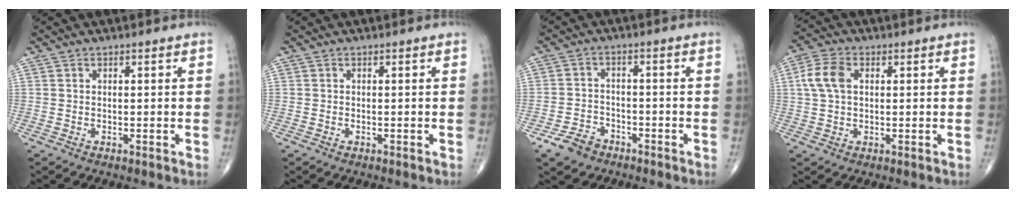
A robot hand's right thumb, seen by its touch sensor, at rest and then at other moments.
{"total": 0.0}
{"total": 5.3, "force": [-3.6, 3.5, 1.7], "torque": [-0.021, 0.020, -0.063]}
{"total": 6.3, "force": [1.3, 4.0, 4.7], "torque": [-0.104, 0.014, 0.022]}